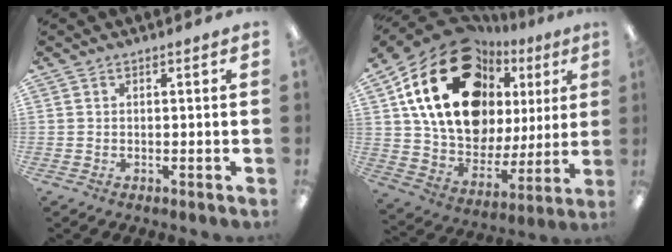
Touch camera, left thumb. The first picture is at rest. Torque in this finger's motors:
{"motor_torque": [2.48, 2.53, 2.30, -0.48, 0.28]}